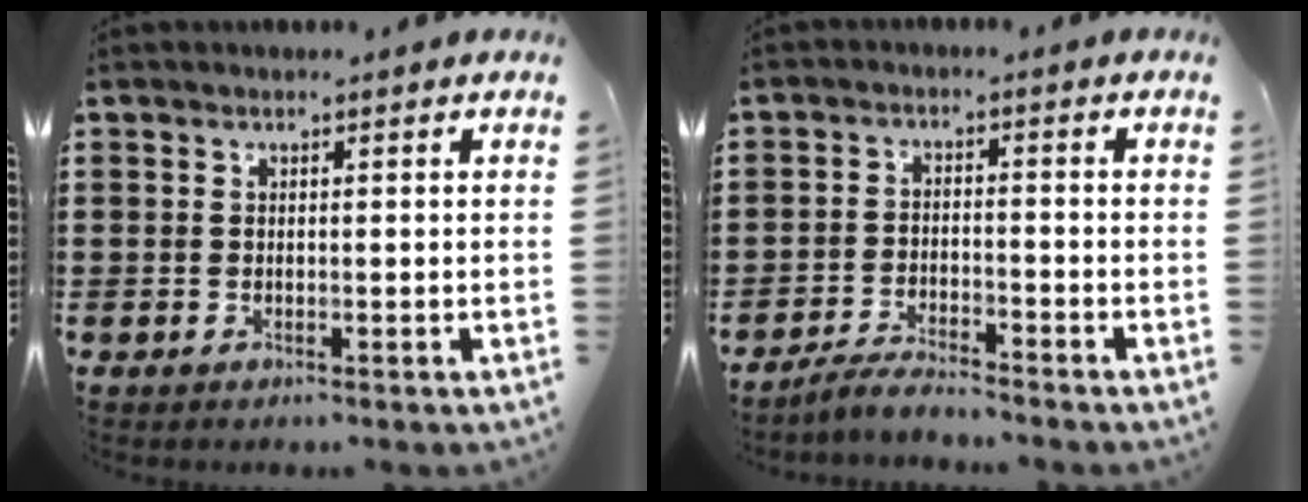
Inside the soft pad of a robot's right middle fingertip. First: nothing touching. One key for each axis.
{"total": 3.5, "fx": -3.4, "fy": 0.2, "fz": 0.8, "tx": -0.017, "ty": 0.007, "tz": -0.068}